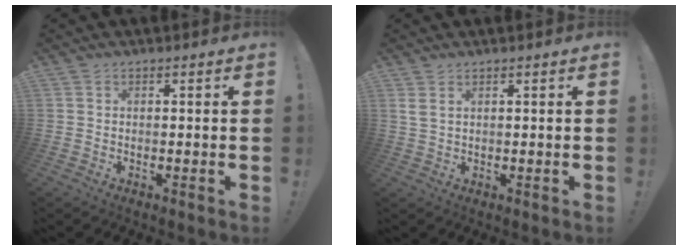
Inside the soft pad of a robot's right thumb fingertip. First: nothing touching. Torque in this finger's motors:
{"motor_torque": [0.11, 0.19, 0.16, -0.12, 0.00]}